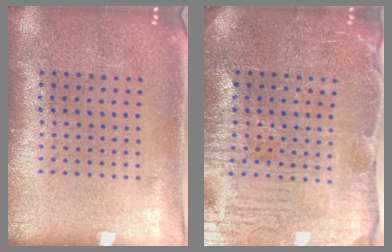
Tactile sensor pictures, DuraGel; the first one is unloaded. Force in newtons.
{"total": 3.9, "press": 3.9, "slide": 0.7}